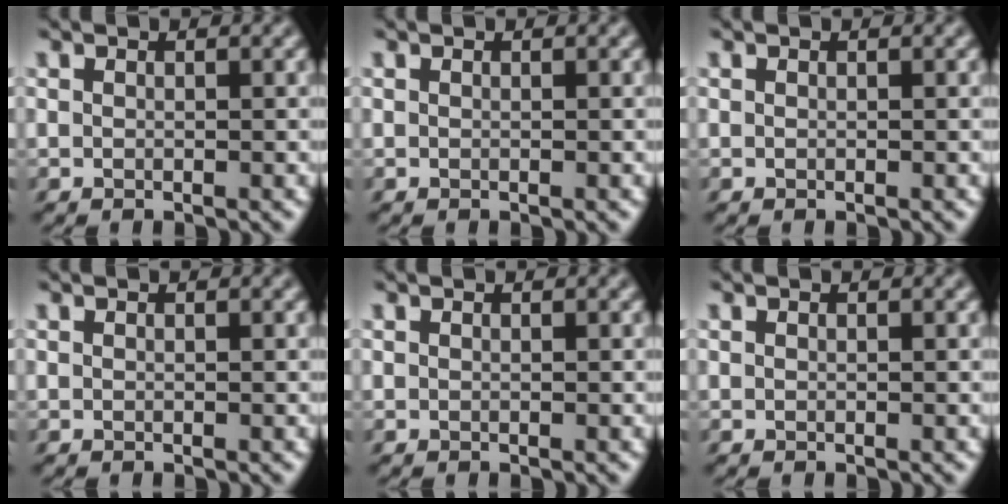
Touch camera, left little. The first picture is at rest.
{"total": 0.0}
{"total": 0.0}
{"total": 0.0}
{"total": 0.0}
{"total": 0.0}